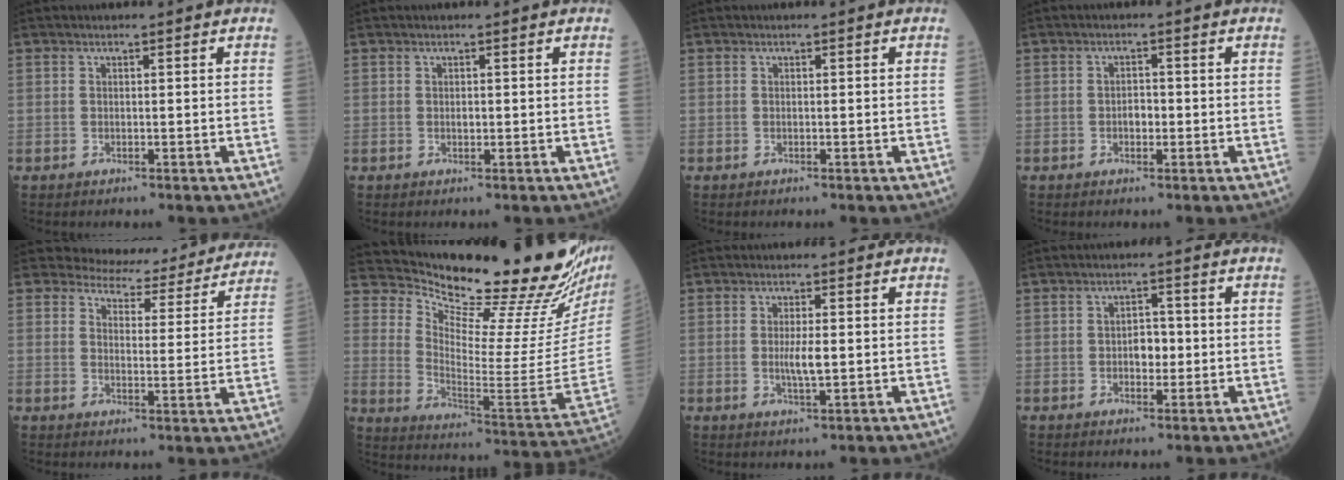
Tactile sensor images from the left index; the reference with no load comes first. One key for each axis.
{"total": 0.6, "fx": 0.1, "fy": 0.3, "fz": 0.5, "tx": -0.009, "ty": -0.001, "tz": 0.000}
{"total": 0.0}
{"total": 1.8, "fx": -0.4, "fy": 1.0, "fz": 1.3, "tx": -0.020, "ty": 0.003, "tz": -0.008}
{"total": 13.8, "fx": 13.2, "fy": 3.8, "fz": 1.7, "tx": 0.001, "ty": -0.025, "tz": 0.139}
{"total": 26.7, "fx": 23.5, "fy": 0.3, "fz": 12.5, "tx": -0.208, "ty": -0.129, "tz": 0.321}
{"total": 2.9, "fx": 0.0, "fy": 0.4, "fz": 2.9, "tx": -0.059, "ty": -0.006, "tz": 0.002}
{"total": 2.9, "fx": -0.3, "fy": 1.7, "fz": 2.3, "tx": -0.034, "ty": 0.005, "tz": -0.005}